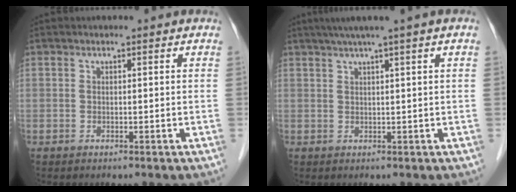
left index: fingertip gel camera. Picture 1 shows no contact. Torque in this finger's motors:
{"motor_torque": [0.80, -0.64, 0.54, 0.07]}